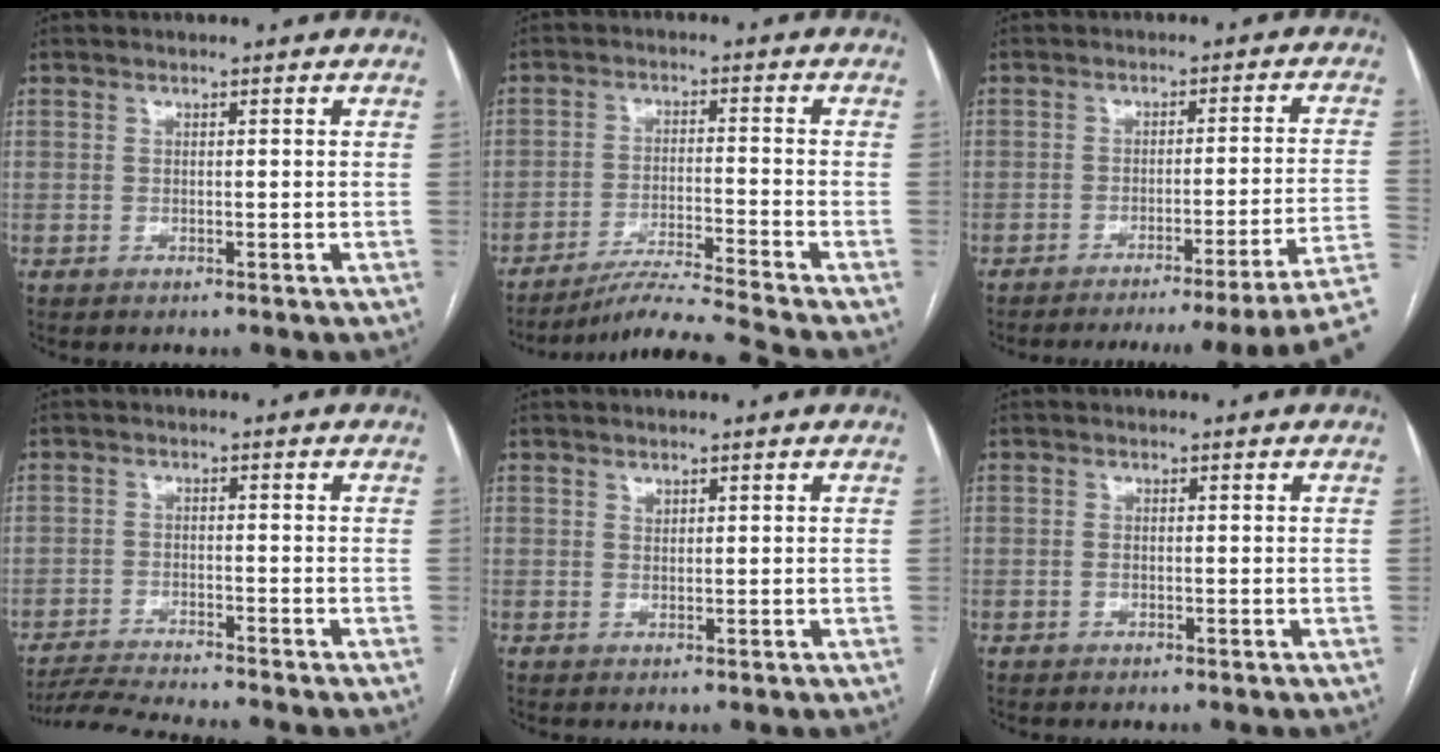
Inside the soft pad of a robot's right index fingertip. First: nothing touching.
{"total": 9.9, "force": [-8.9, -3.3, 3.0], "torque": [-0.040, -0.018, -0.157]}
{"total": 15.7, "force": [-12.2, -3.2, 9.4], "torque": [-0.066, 0.001, -0.156]}
{"total": 6.5, "force": [-6.2, -1.0, 1.7], "torque": [-0.027, -0.017, -0.111]}
{"total": 0.7, "force": [0.5, 0.4, 0.2], "torque": [-0.003, -0.003, 0.008]}
{"total": 0.8, "force": [-0.3, 0.5, 0.6], "torque": [-0.015, 0.000, -0.004]}